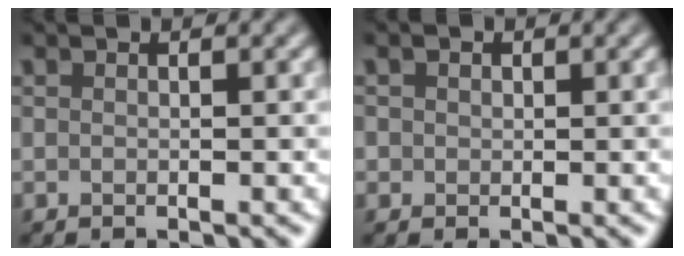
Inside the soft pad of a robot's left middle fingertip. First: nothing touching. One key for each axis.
{"total": 1.4, "fx": 0.5, "fy": 1.3, "fz": 0.4, "tx": 0.003, "ty": 0.008, "tz": -0.002}